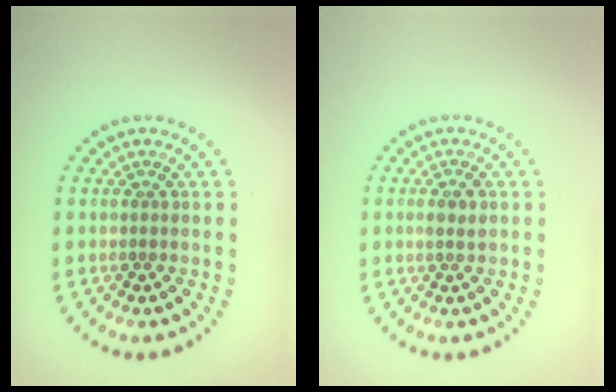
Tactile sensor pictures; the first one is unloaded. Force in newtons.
{"total": 1.5, "press": 1.3, "slide": 0.7}